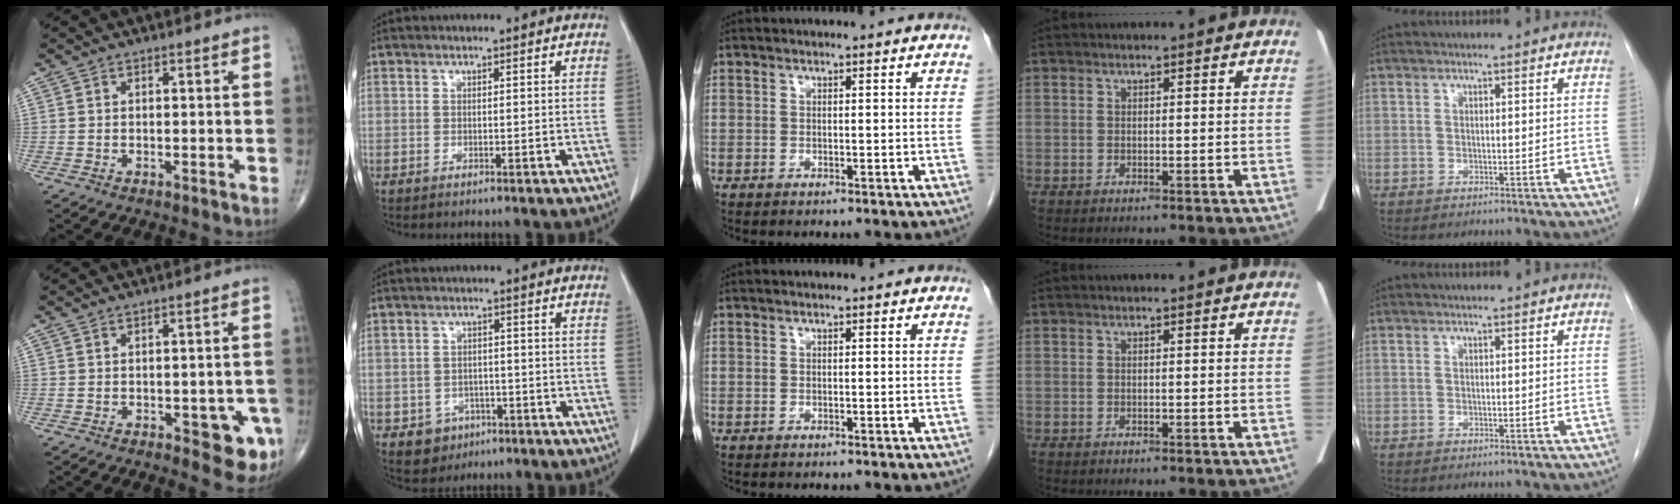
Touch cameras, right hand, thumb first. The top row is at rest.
{"thumb": {"total": 7.2, "force": [-2.3, 3.1, 6.0], "torque": [-0.044, 0.000, -0.022]}, "index": {"total": 5.1, "force": [-2.4, 4.3, 1.2], "torque": [-0.011, 0.009, -0.025]}}